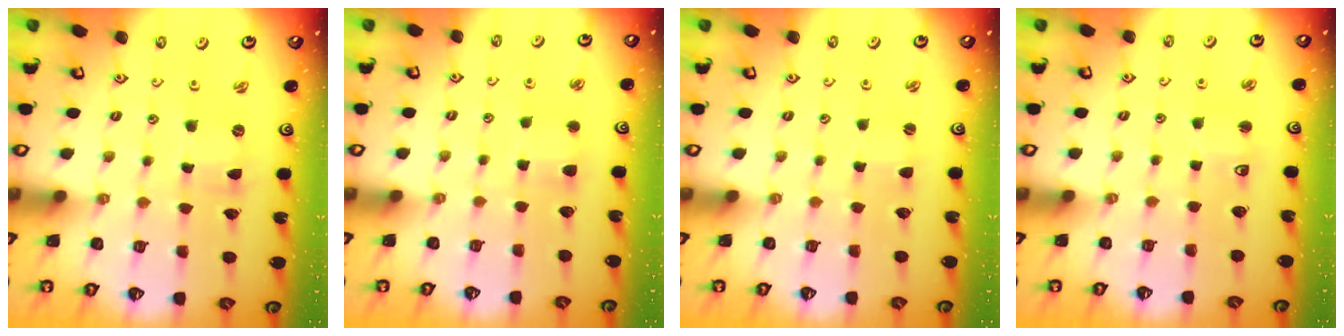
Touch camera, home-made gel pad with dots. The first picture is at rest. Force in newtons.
{"total": 2.8, "press": 2.8, "slide": 0.5}
{"total": 1.6, "press": 1.6, "slide": 0.4}
{"total": 3.5, "press": 3.4, "slide": 0.6}